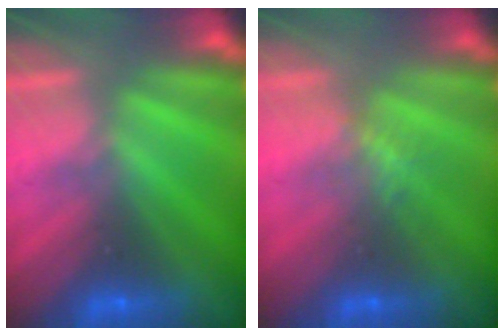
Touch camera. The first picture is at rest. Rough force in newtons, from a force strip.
{"total": 2.1}